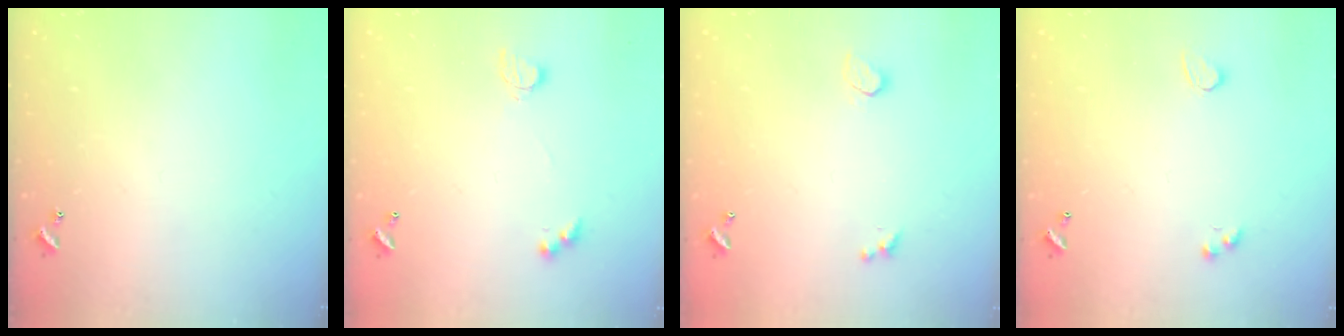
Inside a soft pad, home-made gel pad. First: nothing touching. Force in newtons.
{"total": 4.1, "press": 4.0, "slide": 0.7}
{"total": 0.9, "press": 0.8, "slide": 0.4}
{"total": 1.9, "press": 1.5, "slide": 1.1}